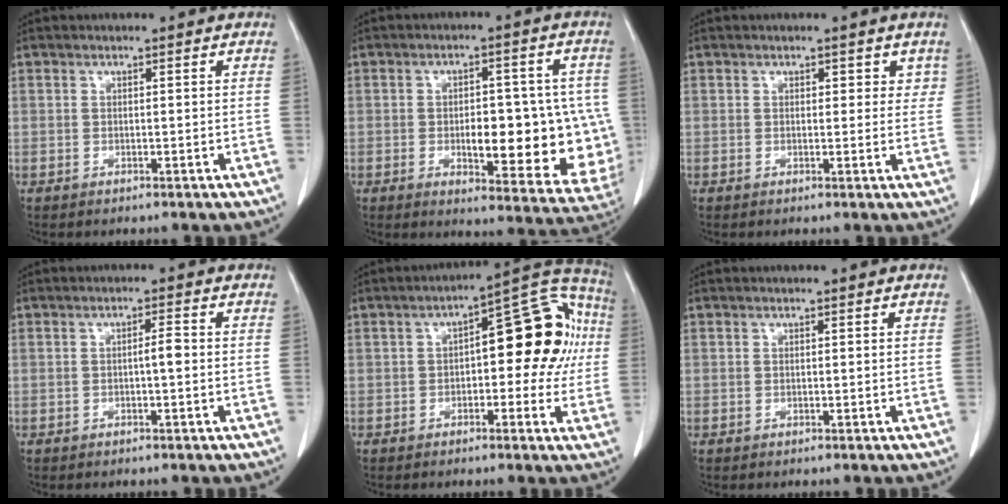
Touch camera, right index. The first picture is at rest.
{"total": 15.9, "force": [-1.8, 6.2, 14.5], "torque": [-0.134, 0.015, 0.000]}
{"total": 2.4, "force": [1.2, 1.6, 1.3], "torque": [-0.001, 0.000, 0.012]}
{"total": 1.6, "force": [-0.2, 0.1, 1.6], "torque": [-0.021, 0.004, -0.002]}
{"total": 14.8, "force": [1.1, 6.1, 13.5], "torque": [-0.168, 0.054, 0.015]}
{"total": 0.0}